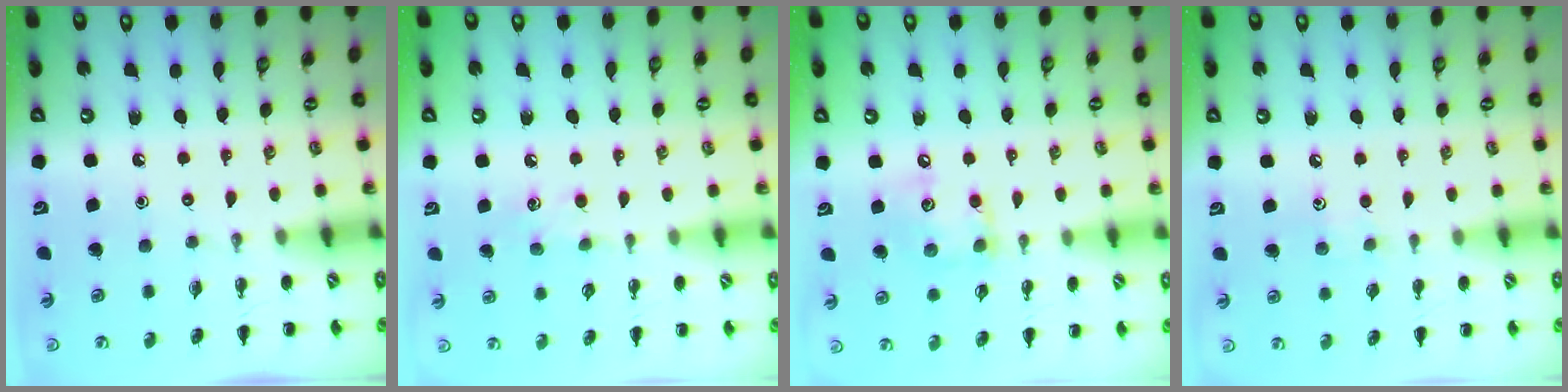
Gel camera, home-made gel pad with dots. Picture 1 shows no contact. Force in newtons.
{"total": 5.5, "press": 5.2, "slide": 1.8}
{"total": 9.0, "press": 9.0, "slide": 0.6}
{"total": 5.0, "press": 4.8, "slide": 1.3}